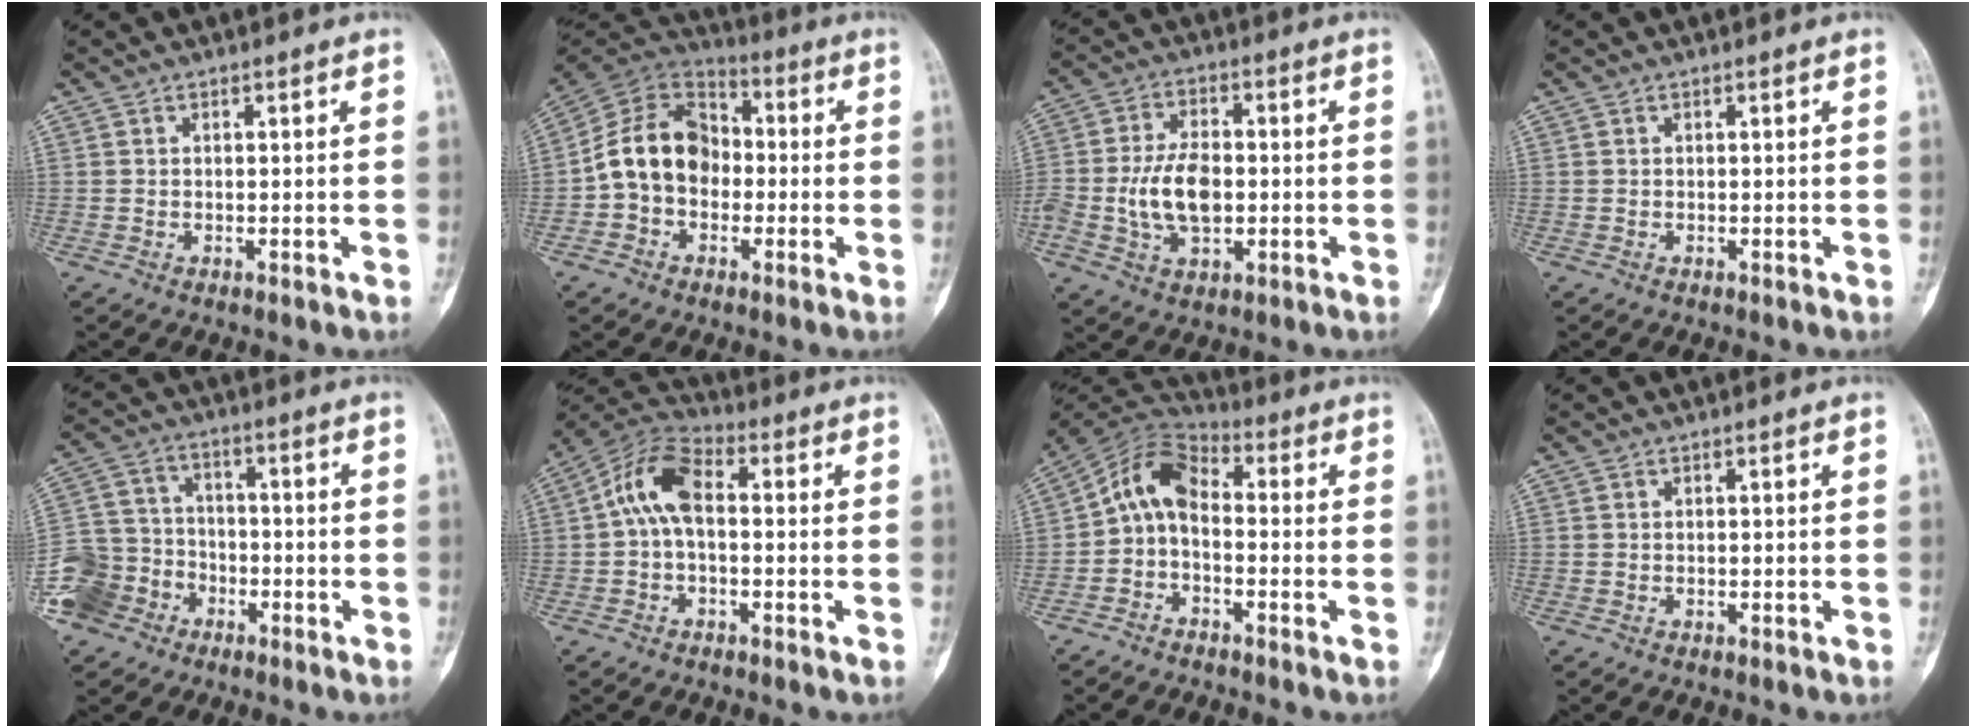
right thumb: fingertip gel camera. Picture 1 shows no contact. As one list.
[{"total": 13.9, "force": [-1.6, 10.6, 8.8], "torque": [-0.136, 0.042, -0.043]}, {"total": 10.2, "force": [-1.1, 6.1, 8.1], "torque": [-0.144, 0.011, -0.020]}, {"total": 0.0}, {"total": 12.1, "force": [-6.4, 9.8, 3.2], "torque": [-0.053, 0.051, -0.120]}, {"total": 9.7, "force": [0.3, 5.5, 7.9], "torque": [-0.149, 0.032, -0.009]}, {"total": 9.0, "force": [-1.1, 5.7, 6.9], "torque": [-0.113, 0.042, -0.039]}, {"total": 0.0}]